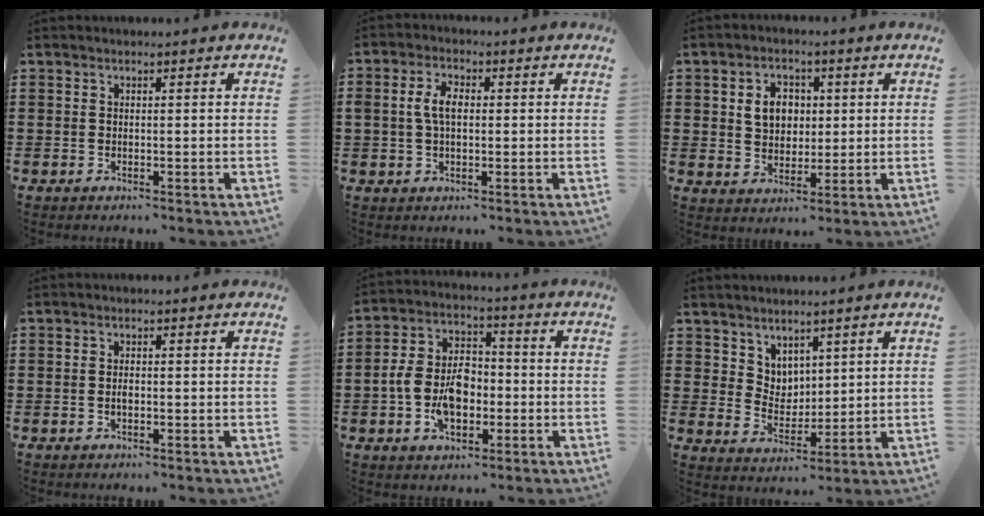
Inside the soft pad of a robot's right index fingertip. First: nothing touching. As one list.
[{"total": 4.4, "force": [0.4, 2.5, 3.6], "torque": [-0.089, 0.007, -0.001]}, {"total": 5.4, "force": [1.0, 4.4, 3.0], "torque": [-0.066, 0.013, 0.012]}, {"total": 1.1, "force": [-0.2, 0.6, 0.9], "torque": [-0.018, 0.002, -0.004]}, {"total": 8.6, "force": [-1.6, 6.0, 6.0], "torque": [-0.143, 0.010, -0.035]}, {"total": 4.7, "force": [3.6, 3.1, 0.0], "torque": [-0.020, -0.004, 0.068]}]